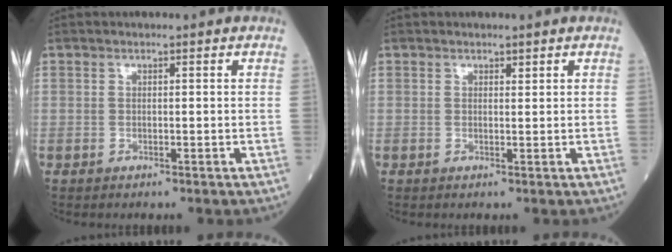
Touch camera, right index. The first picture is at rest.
{"total": 0.5, "force": [0.4, 0.2, 0.2], "torque": [-0.006, -0.003, 0.007]}